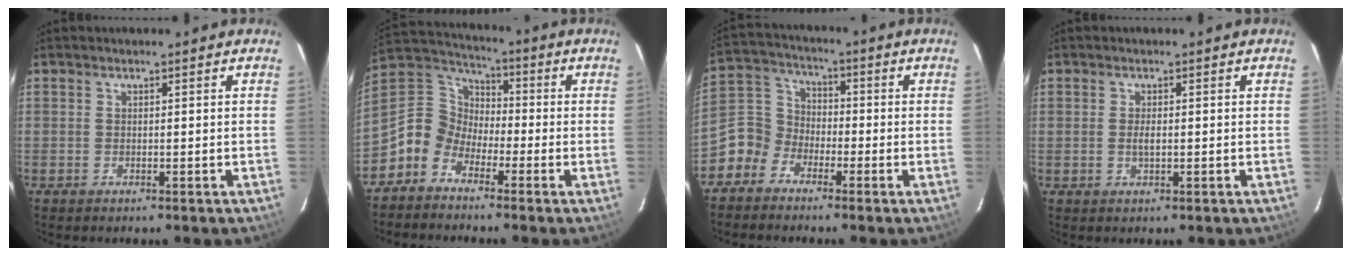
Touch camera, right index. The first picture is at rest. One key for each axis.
{"total": 8.5, "fx": -4.8, "fy": 6.6, "fz": 2.5, "tx": -0.065, "ty": 0.038, "tz": -0.123}
{"total": 7.4, "fx": -4.3, "fy": 5.9, "fz": 1.2, "tx": -0.034, "ty": 0.036, "tz": -0.106}
{"total": 1.5, "fx": 0.0, "fy": 0.6, "fz": 1.4, "tx": -0.027, "ty": 0.000, "tz": -0.001}